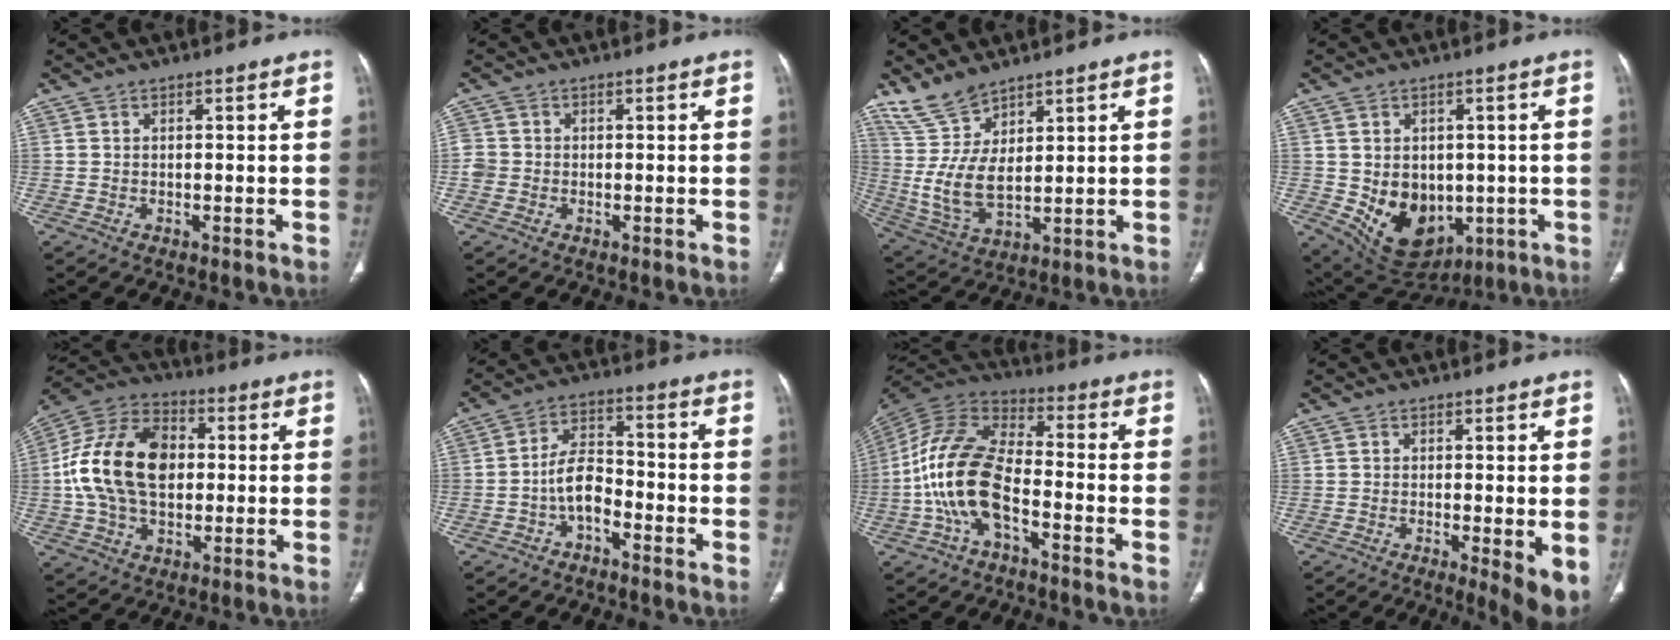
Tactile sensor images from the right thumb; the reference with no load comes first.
{"total": 2.6, "force": [-0.5, 2.4, 0.7], "torque": [-0.004, 0.008, -0.013]}
{"total": 9.5, "force": [6.6, 4.1, 5.5], "torque": [-0.104, -0.042, 0.156]}
{"total": 13.2, "force": [-1.6, 9.8, 8.6], "torque": [-0.097, -0.008, 0.010]}
{"total": 19.3, "force": [1.0, 13.1, 14.1], "torque": [-0.252, 0.022, 0.016]}
{"total": 6.6, "force": [-3.2, 4.1, 4.2], "torque": [-0.064, 0.040, -0.067]}
{"total": 15.4, "force": [-4.8, 7.7, 12.5], "torque": [-0.254, 0.045, -0.096]}
{"total": 5.9, "force": [-0.9, 1.5, 5.6], "torque": [-0.083, -0.019, -0.014]}